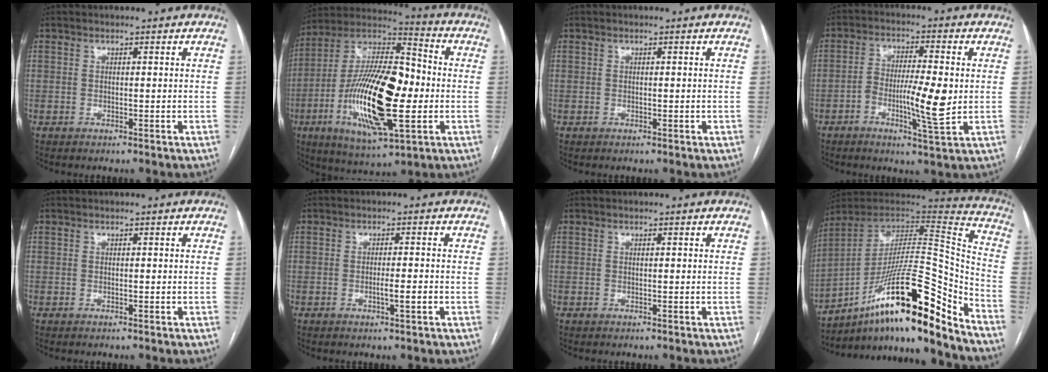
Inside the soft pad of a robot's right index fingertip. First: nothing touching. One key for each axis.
{"total": 23.3, "fx": -3.9, "fy": 7.0, "fz": 21.9, "tx": -0.432, "ty": 0.002, "tz": -0.067}
{"total": 0.0}
{"total": 8.3, "fx": -1.4, "fy": 1.2, "fz": 8.1, "tx": -0.140, "ty": 0.001, "tz": -0.025}
{"total": 0.0}
{"total": 2.4, "fx": -0.8, "fy": 0.1, "fz": 2.2, "tx": -0.039, "ty": -0.002, "tz": -0.013}
{"total": 0.0}
{"total": 23.8, "fx": -15.6, "fy": 1.9, "fz": 17.9, "tx": -0.259, "ty": 0.020, "tz": -0.262}